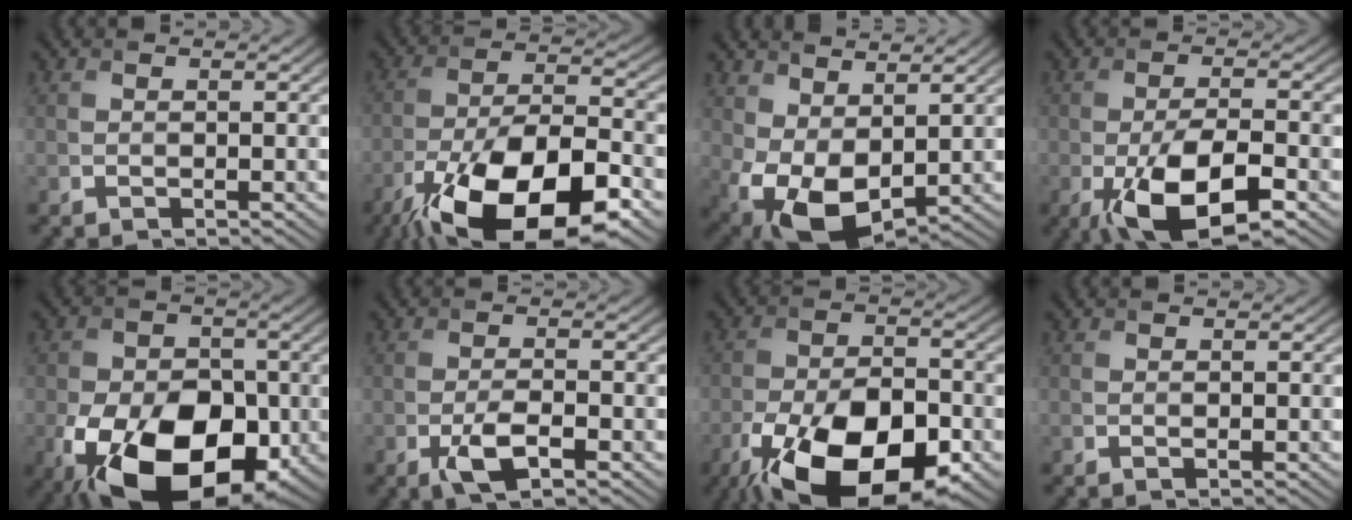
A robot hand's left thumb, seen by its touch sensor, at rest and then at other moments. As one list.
[{"total": 18.8, "force": [-10.4, 7.5, 13.8], "torque": [-0.250, -0.014, -0.182]}, {"total": 9.9, "force": [0.9, 6.2, 7.7], "torque": [-0.177, -0.024, 0.026]}, {"total": 10.4, "force": [-4.2, 4.3, 8.5], "torque": [-0.170, -0.019, -0.069]}, {"total": 17.5, "force": [-6.6, 11.1, 11.9], "torque": [-0.201, -0.044, -0.097]}, {"total": 4.1, "force": [-1.8, 1.5, 3.4], "torque": [-0.073, -0.005, -0.034]}, {"total": 17.7, "force": [-9.2, 8.6, 12.5], "torque": [-0.234, -0.036, -0.150]}, {"total": 0.0}]